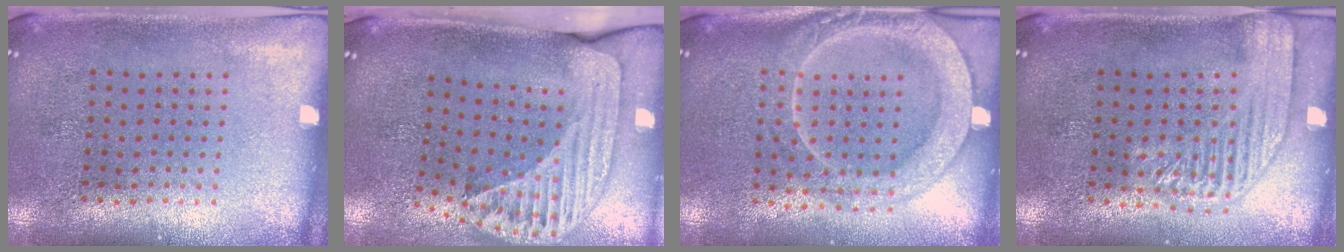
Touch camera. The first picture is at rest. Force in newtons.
{"total": 2.6, "press": 1.8, "slide": 1.9}
{"total": 2.3, "press": 2.1, "slide": 0.8}
{"total": 2.0, "press": 1.8, "slide": 0.7}